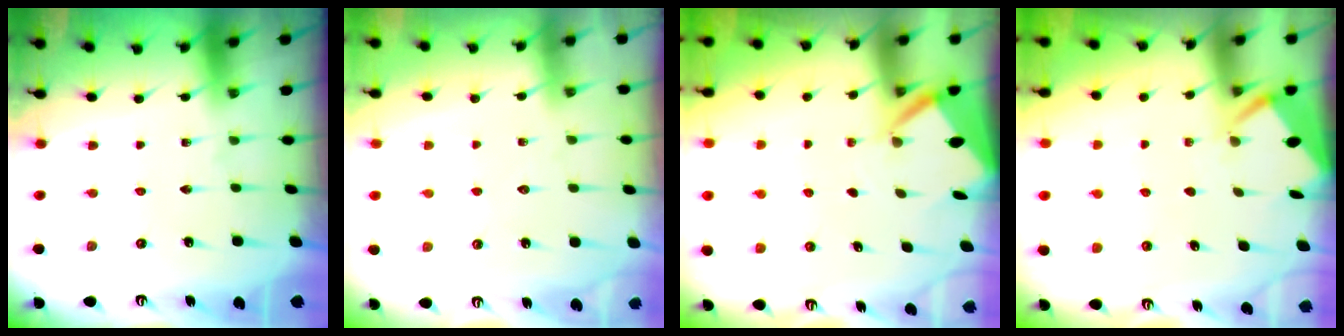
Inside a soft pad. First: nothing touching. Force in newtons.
{"total": 3.2, "press": 3.1, "slide": 0.4}
{"total": 3.5, "press": 3.5, "slide": 0.2}
{"total": 2.7, "press": 2.7, "slide": 0.2}